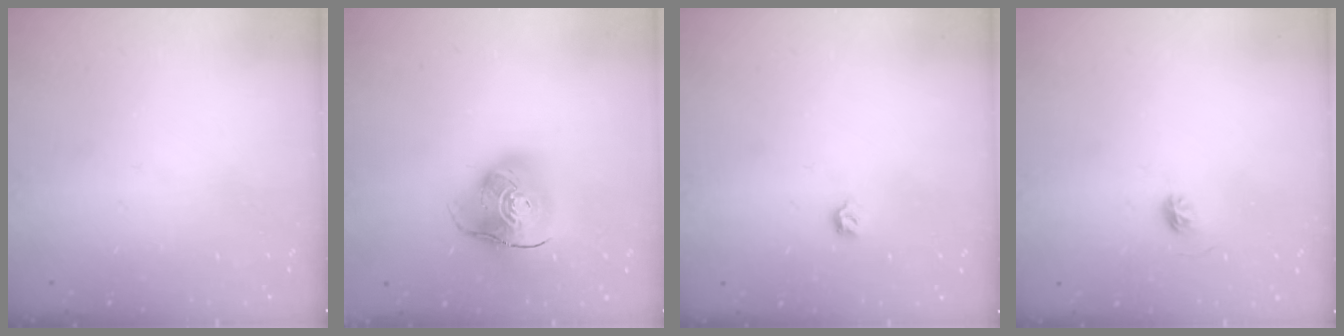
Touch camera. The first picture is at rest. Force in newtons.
{"total": 12.7, "press": 12.6, "slide": 2.0}
{"total": 3.4, "press": 3.3, "slide": 0.7}
{"total": 4.5, "press": 4.3, "slide": 1.4}